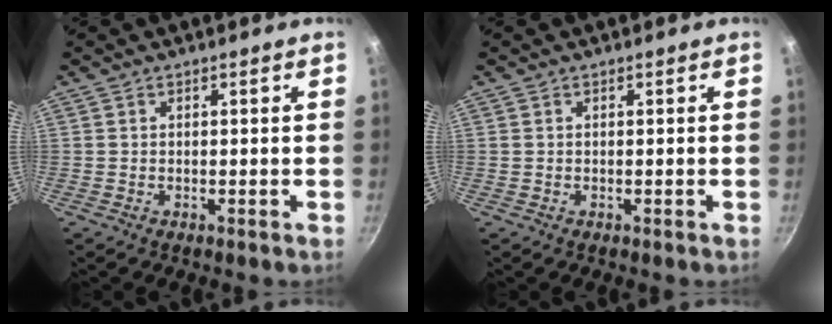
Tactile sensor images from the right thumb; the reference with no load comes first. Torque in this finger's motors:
{"motor_torque": [0.33, -0.02, 0.21, 0.15, 0.06]}